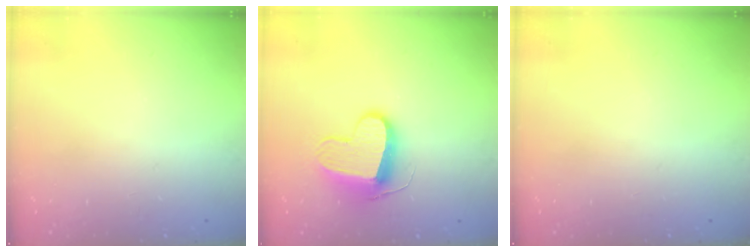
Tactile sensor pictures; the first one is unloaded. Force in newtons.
{"total": 10.6, "press": 10.6, "slide": 0.4}
{"total": 0.0}